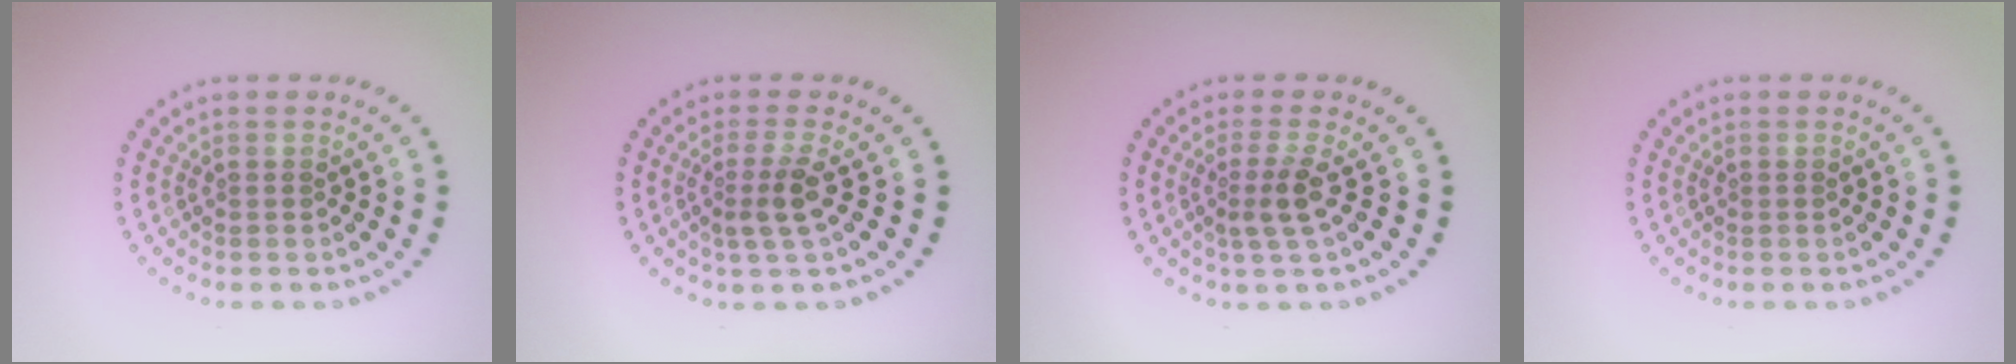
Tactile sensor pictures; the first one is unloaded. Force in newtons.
{"total": 2.4, "press": 1.8, "slide": 1.6}
{"total": 2.4, "press": 1.7, "slide": 1.6}
{"total": 0.0}